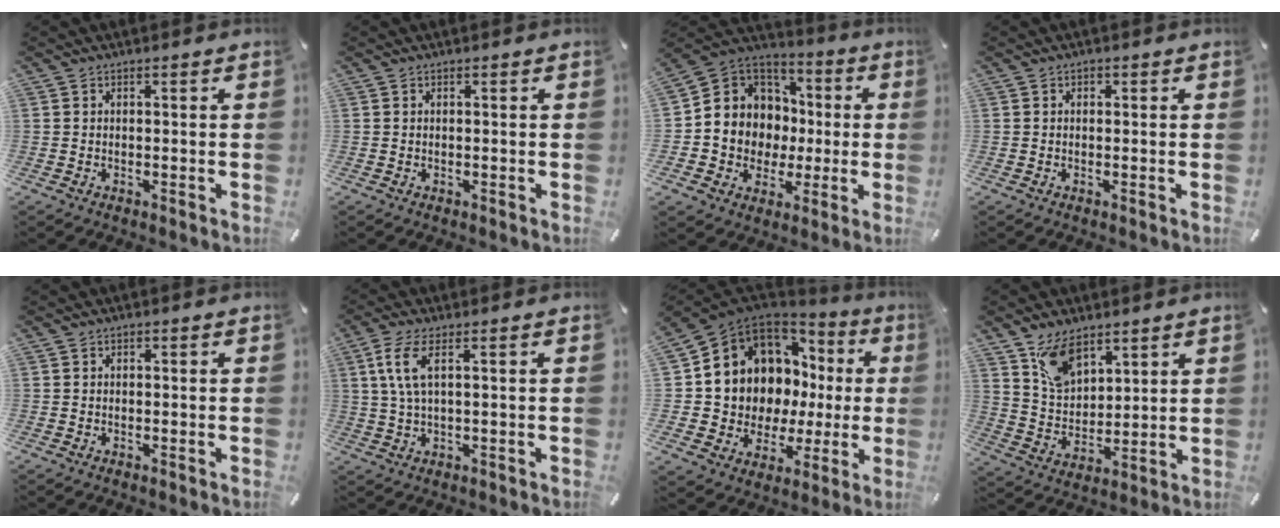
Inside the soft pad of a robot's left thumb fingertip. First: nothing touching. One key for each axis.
{"total": 0.0}
{"total": 10.1, "fx": 0.0, "fy": 10.1, "fz": 0.2, "tx": -0.015, "ty": -0.030, "tz": 0.014}
{"total": 0.5, "fx": 0.1, "fy": 0.5, "fz": 0.1, "tx": -0.001, "ty": 0.005, "tz": 0.000}
{"total": 0.0}
{"total": 6.3, "fx": 1.9, "fy": 1.7, "fz": 5.7, "tx": -0.129, "ty": -0.005, "tz": 0.030}
{"total": 10.7, "fx": 4.1, "fy": 9.4, "fz": 3.1, "tx": -0.068, "ty": -0.071, "tz": 0.091}
{"total": 9.8, "fx": 6.9, "fy": 5.8, "fz": 3.7, "tx": -0.080, "ty": -0.027, "tz": 0.134}